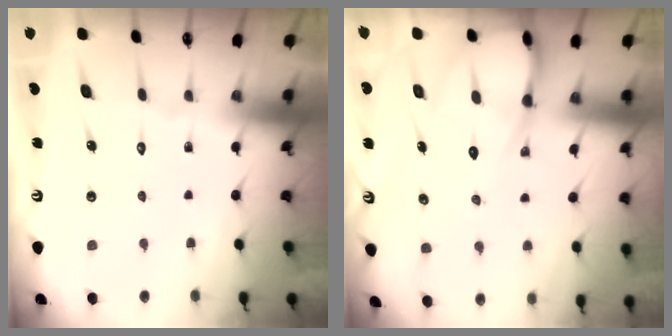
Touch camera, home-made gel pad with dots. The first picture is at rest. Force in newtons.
{"total": 9.1, "press": 9.1, "slide": 0.9}